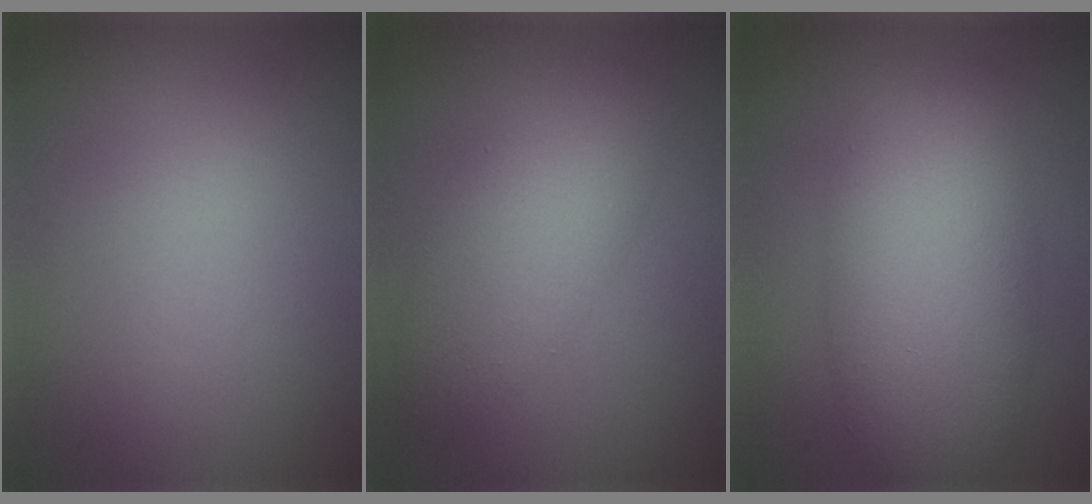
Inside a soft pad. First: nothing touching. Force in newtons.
{"total": 4.9, "press": 4.9, "slide": 0.1}
{"total": 7.7, "press": 7.7, "slide": 0.1}